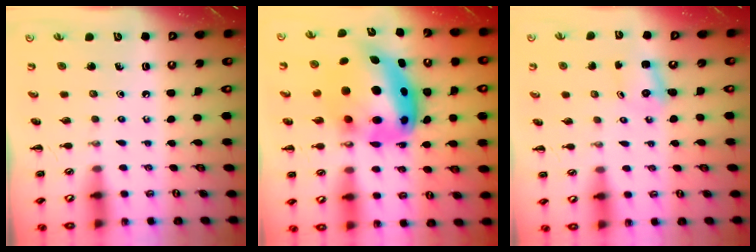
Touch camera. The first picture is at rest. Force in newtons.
{"total": 17.3, "press": 16.7, "slide": 4.5}
{"total": 2.5, "press": 2.4, "slide": 0.8}